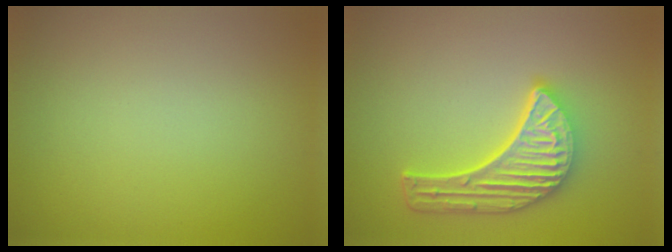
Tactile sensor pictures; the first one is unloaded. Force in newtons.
{"total": 5.7, "press": 4.3, "slide": 3.7}